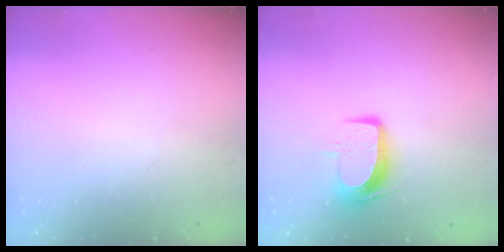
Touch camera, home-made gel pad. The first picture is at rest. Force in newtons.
{"total": 8.9, "press": 8.9, "slide": 0.3}